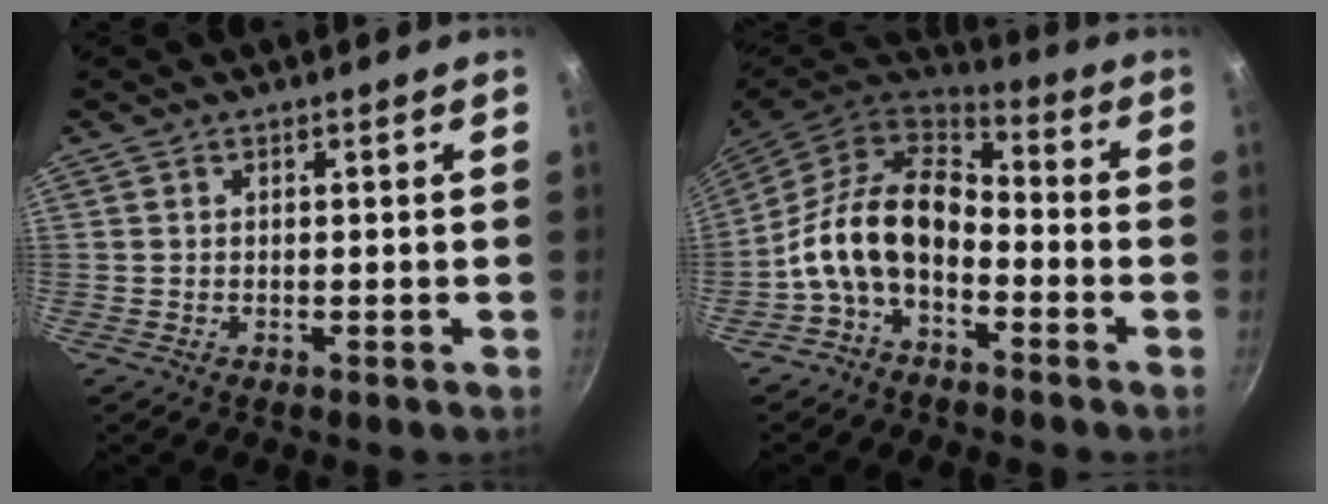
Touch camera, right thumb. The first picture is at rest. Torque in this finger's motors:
{"motor_torque": [0.83, 0.70, 0.95, -0.96, 0.23]}